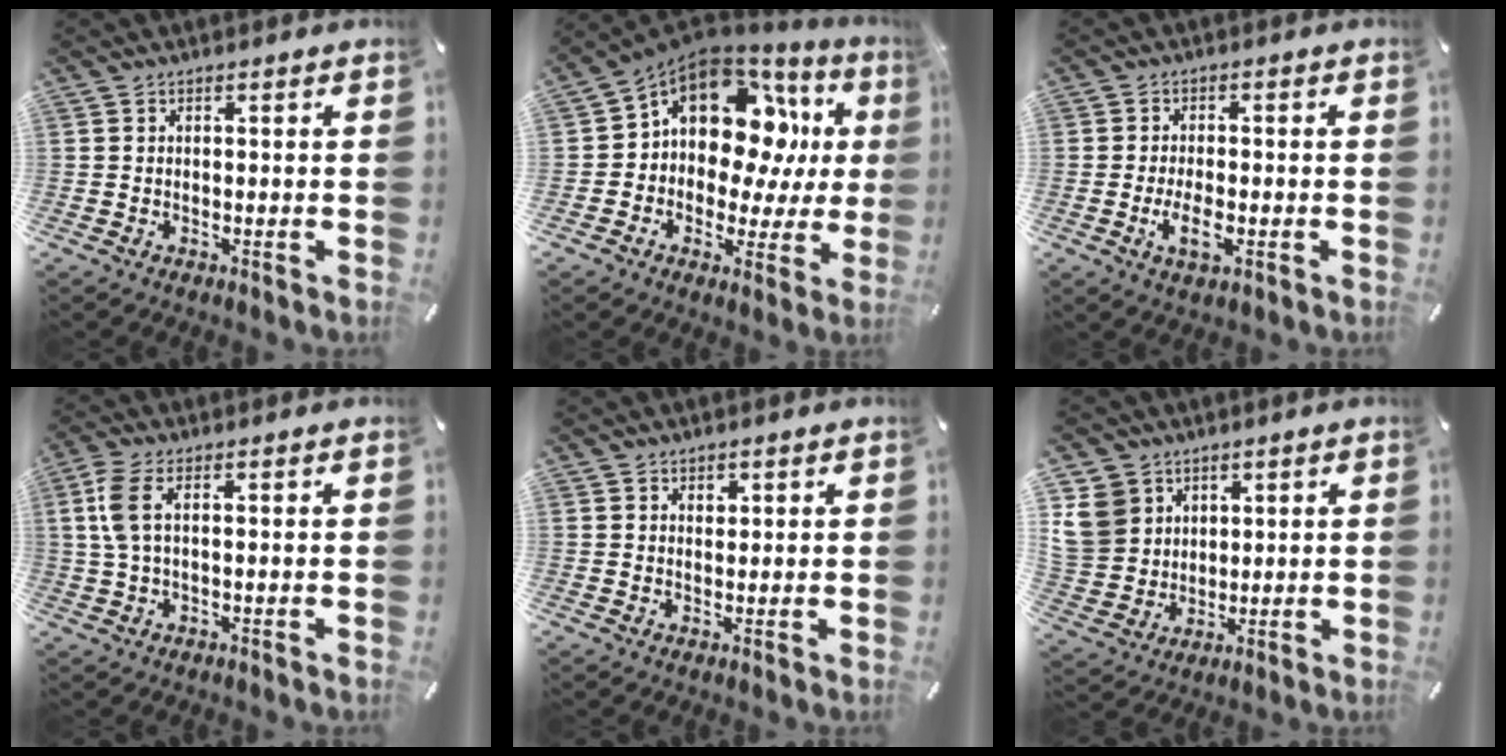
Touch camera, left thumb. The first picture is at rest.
{"total": 13.9, "force": [4.7, 10.0, 8.4], "torque": [-0.125, -0.038, 0.082]}
{"total": 5.7, "force": [-1.9, 2.7, 4.6], "torque": [-0.095, 0.002, -0.035]}
{"total": 5.4, "force": [0.8, 2.0, 5.0], "torque": [-0.125, -0.005, 0.007]}
{"total": 1.3, "force": [0.8, 1.0, 0.1], "torque": [0.007, -0.002, 0.014]}
{"total": 9.9, "force": [4.2, 8.7, 2.0], "torque": [-0.057, -0.015, 0.085]}